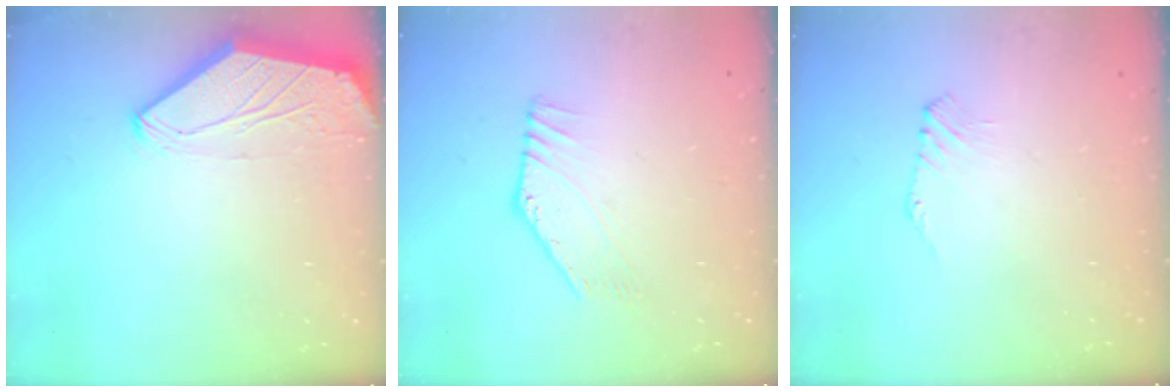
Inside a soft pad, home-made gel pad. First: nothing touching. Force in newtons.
{"total": 2.8, "press": 2.8, "slide": 0.2}
{"total": 1.0, "press": 0.9, "slide": 0.4}